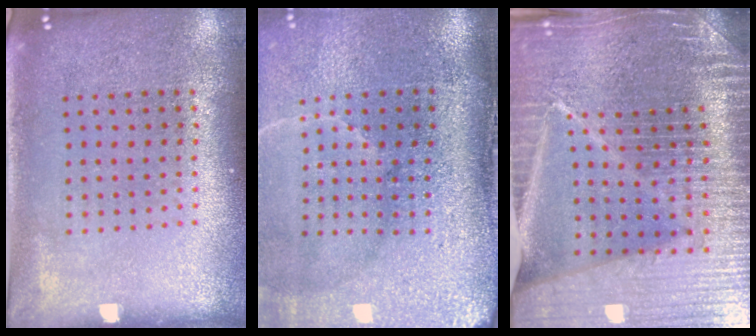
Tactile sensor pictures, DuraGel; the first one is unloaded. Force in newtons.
{"total": 5.0, "press": 4.2, "slide": 2.7}
{"total": 6.4, "press": 5.6, "slide": 3.2}